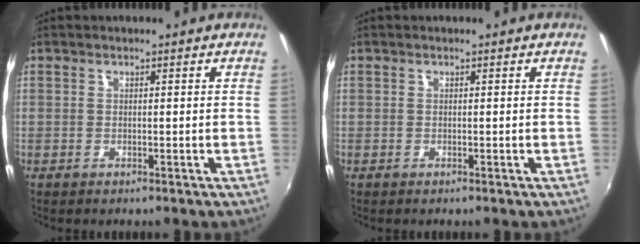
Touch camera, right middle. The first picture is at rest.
{"total": 0.0}